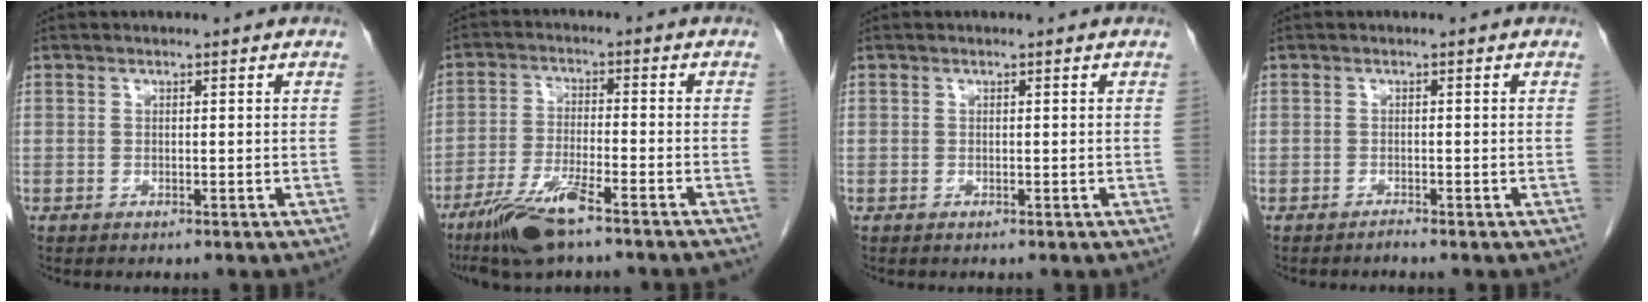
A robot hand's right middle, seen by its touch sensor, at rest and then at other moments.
{"total": 10.4, "force": [-7.6, 0.7, 7.1], "torque": [-0.133, -0.022, -0.135]}
{"total": 0.0}
{"total": 0.5, "force": [-0.5, -0.1, 0.1], "torque": [-0.002, -0.001, -0.010]}